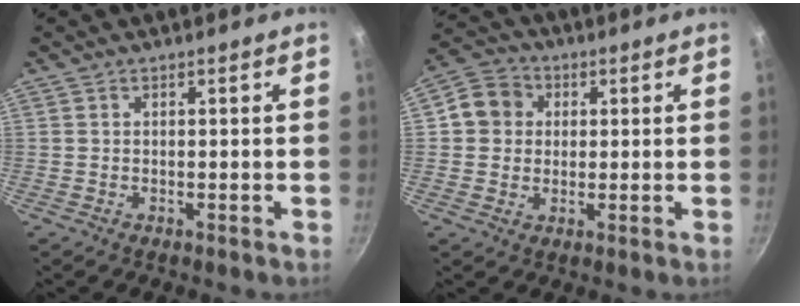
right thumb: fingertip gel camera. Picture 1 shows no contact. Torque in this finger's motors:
{"motor_torque": [-0.59, 0.73, -0.10, -0.29, 0.01]}